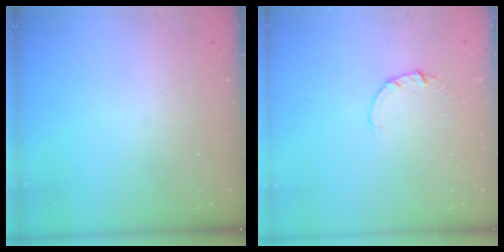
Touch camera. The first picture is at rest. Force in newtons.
{"total": 0.5, "press": 0.5, "slide": 0.1}